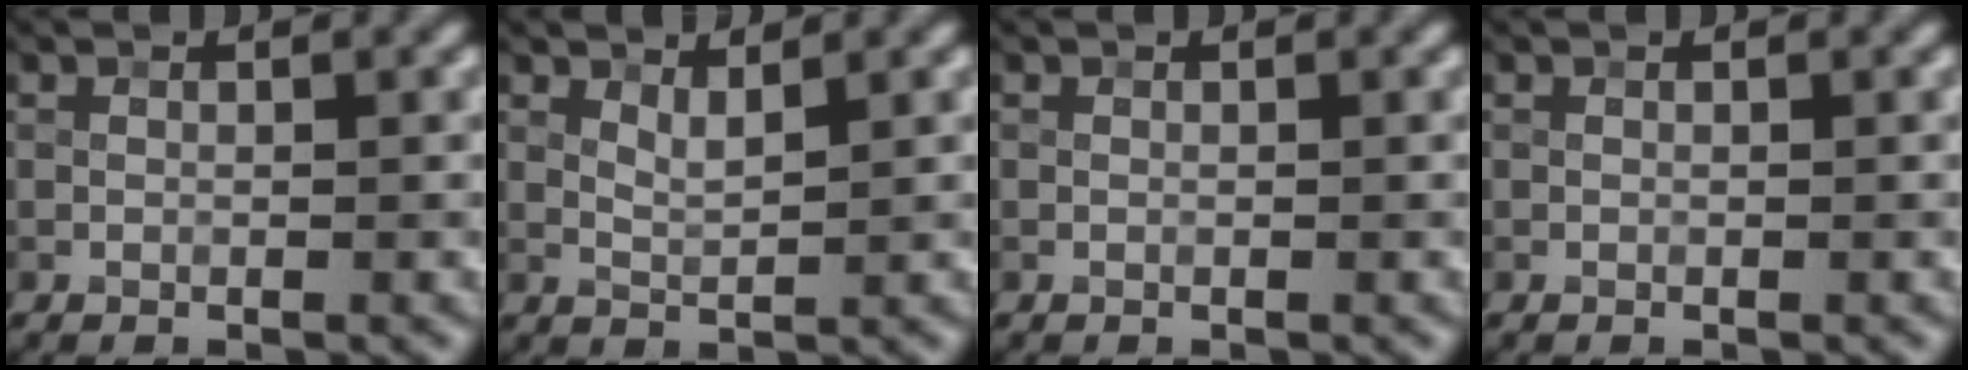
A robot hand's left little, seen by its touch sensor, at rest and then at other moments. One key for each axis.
{"total": 1.6, "fx": 1.1, "fy": 0.4, "fz": 1.1, "tx": -0.026, "ty": -0.001, "tz": 0.020}
{"total": 0.0}
{"total": 0.0}